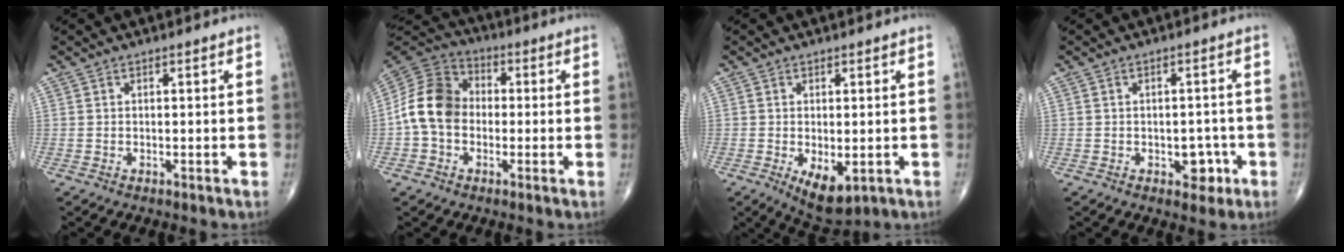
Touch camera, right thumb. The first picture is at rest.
{"total": 11.9, "force": [-1.1, 9.2, 7.4], "torque": [-0.128, 0.035, -0.034]}
{"total": 6.7, "force": [-1.8, 3.3, 5.6], "torque": [-0.085, -0.016, -0.017]}
{"total": 4.2, "force": [-1.6, 2.8, 2.7], "torque": [-0.008, 0.009, -0.018]}